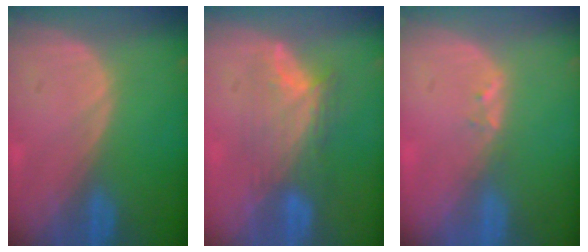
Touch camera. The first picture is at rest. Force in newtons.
{"total": 7.0, "press": 6.8, "slide": 1.9}
{"total": 1.4, "press": 1.3, "slide": 0.7}